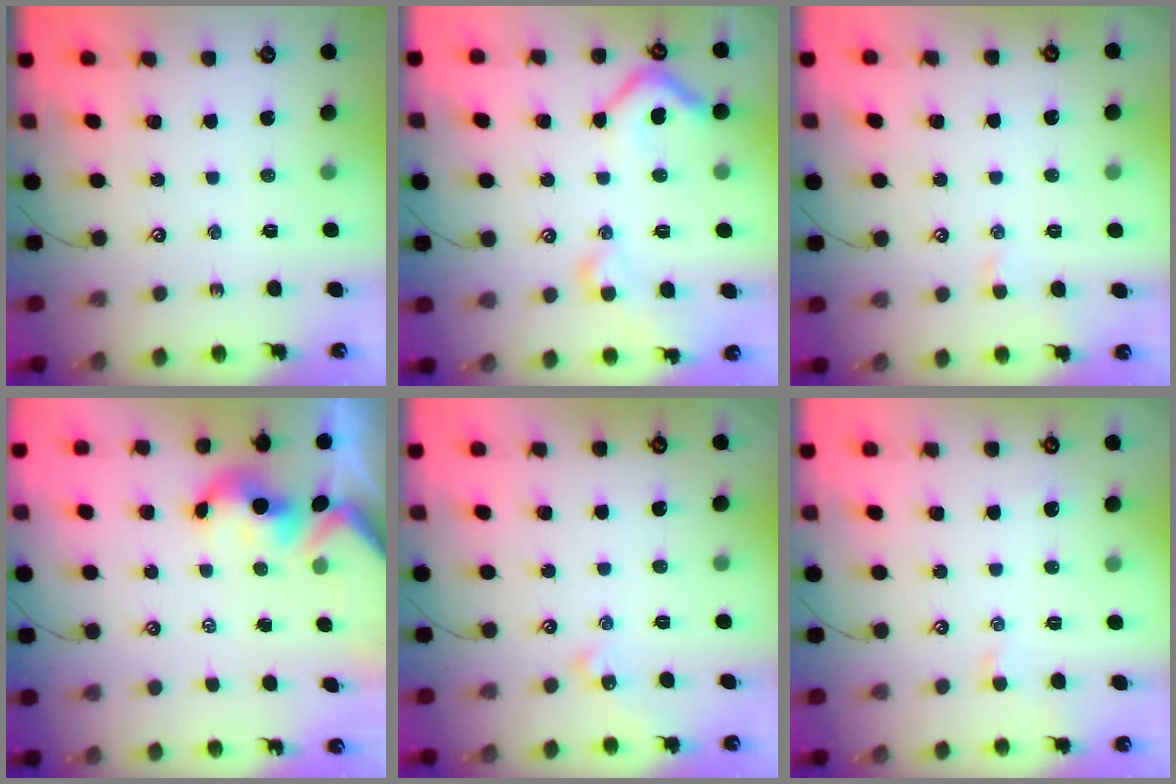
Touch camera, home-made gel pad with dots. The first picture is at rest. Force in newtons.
{"total": 8.3, "press": 8.3, "slide": 1.1}
{"total": 1.3, "press": 1.2, "slide": 0.4}
{"total": 1.2, "press": 1.2, "slide": 0.1}
{"total": 1.3, "press": 1.2, "slide": 0.4}
{"total": 0.7, "press": 0.4, "slide": 0.5}